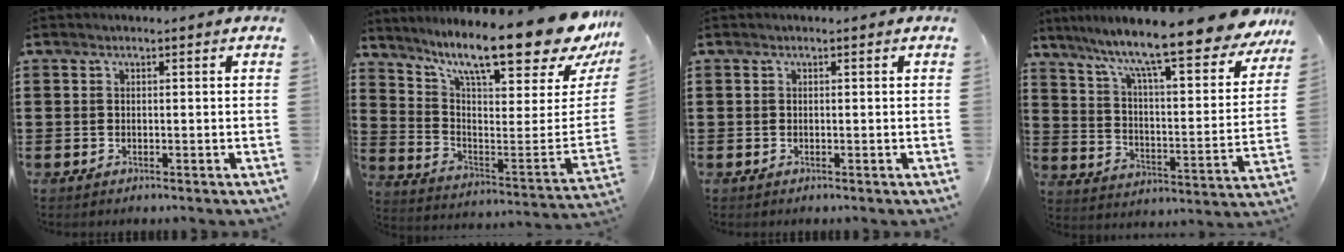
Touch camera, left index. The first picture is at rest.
{"total": 15.5, "force": [12.0, 2.3, 9.5], "torque": [-0.173, -0.101, 0.198]}
{"total": 0.0}
{"total": 12.7, "force": [10.5, 0.5, 7.1], "torque": [-0.150, -0.076, 0.168]}